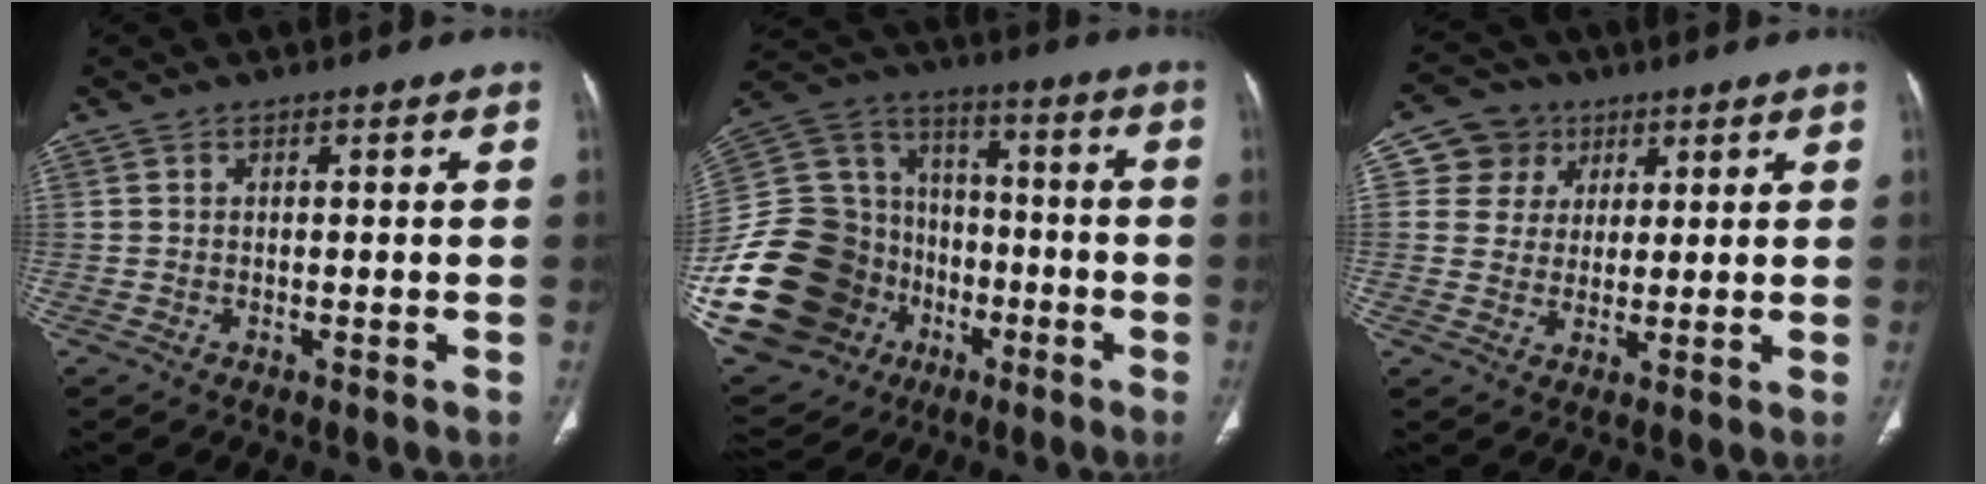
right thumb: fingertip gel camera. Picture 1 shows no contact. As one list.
[{"total": 32.5, "force": [-9.8, 25.5, 17.6], "torque": [-0.385, 0.093, -0.150]}, {"total": 7.2, "force": [2.9, 6.5, 1.0], "torque": [0.016, -0.007, 0.049]}]